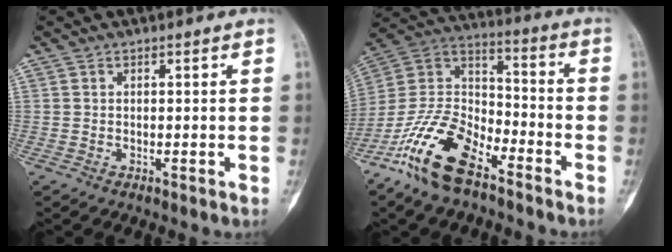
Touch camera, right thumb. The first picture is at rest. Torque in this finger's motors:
{"motor_torque": [0.21, 0.35, 1.47, -1.30, 0.14]}